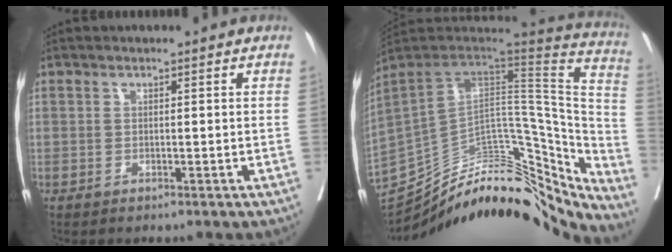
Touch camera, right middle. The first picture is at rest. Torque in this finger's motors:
{"motor_torque": [0.42, -1.36, -0.05, -0.01]}